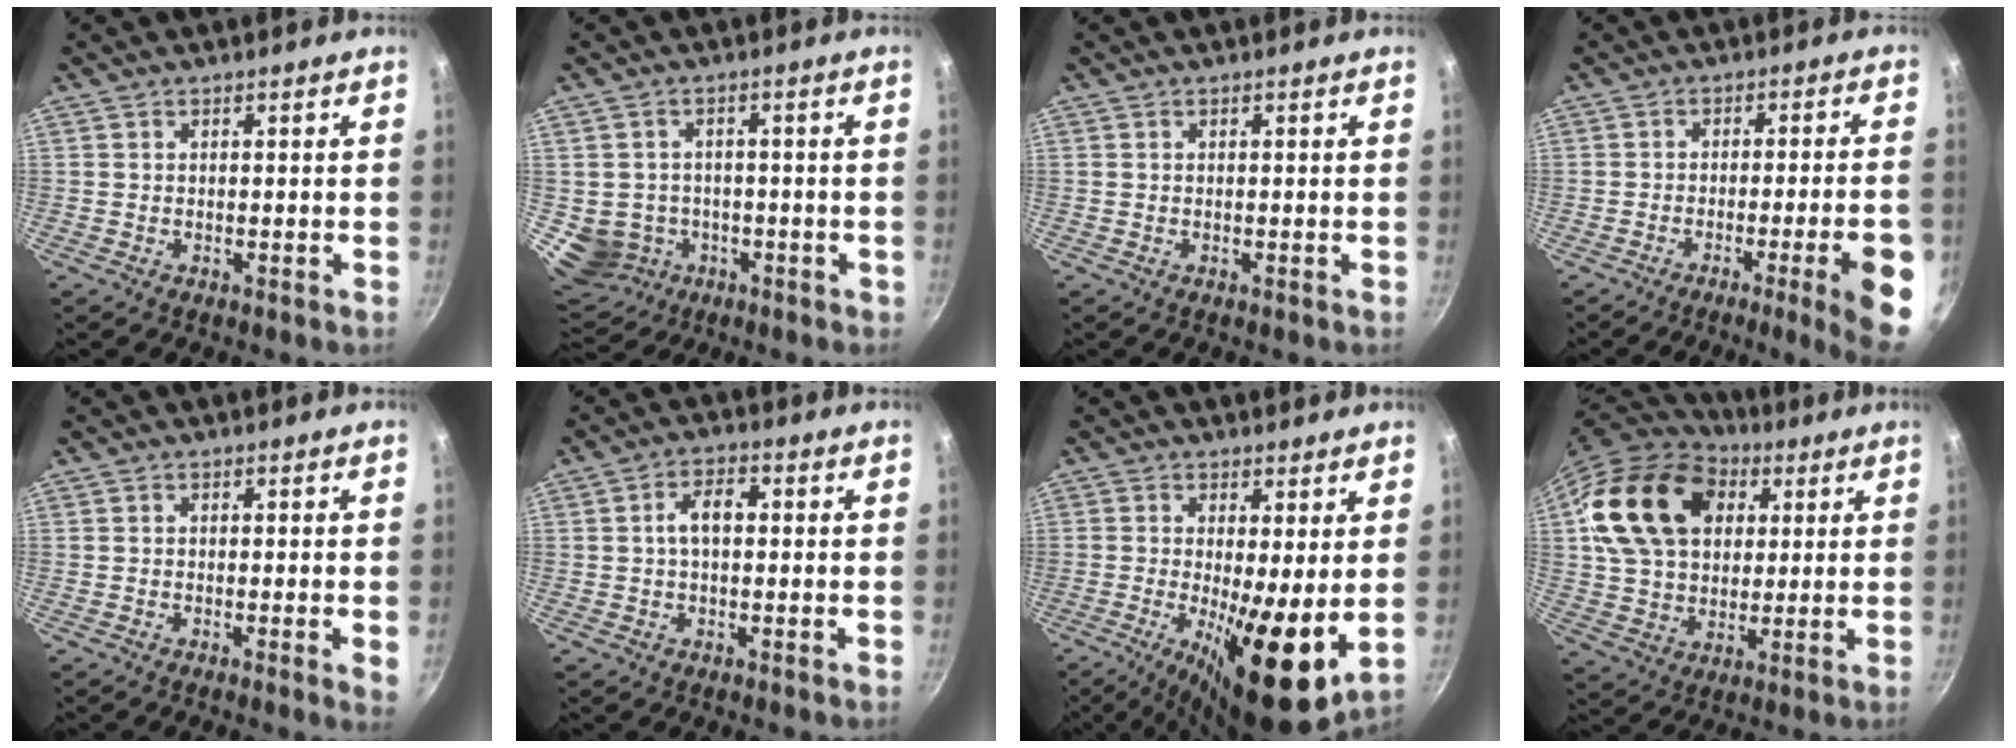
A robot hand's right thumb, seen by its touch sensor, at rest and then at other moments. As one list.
[{"total": 8.8, "force": [-2.0, 8.0, 3.0], "torque": [-0.029, 0.021, -0.008]}, {"total": 0.0}, {"total": 11.7, "force": [-4.6, 0.8, 10.7], "torque": [-0.135, 0.020, -0.054]}, {"total": 2.5, "force": [-0.5, 0.1, 2.4], "torque": [-0.037, -0.009, -0.006]}, {"total": 5.0, "force": [0.4, 2.8, 4.2], "torque": [-0.065, 0.014, 0.002]}, {"total": 14.6, "force": [-1.2, 3.8, 14.1], "torque": [-0.216, -0.032, -0.012]}, {"total": 22.0, "force": [6.8, 15.6, 14.0], "torque": [-0.229, 0.004, 0.118]}]